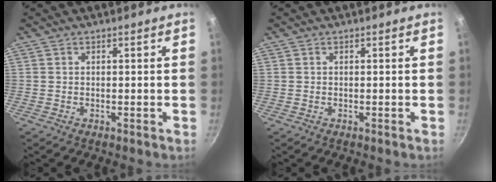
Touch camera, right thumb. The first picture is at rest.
{"total": 0.0}